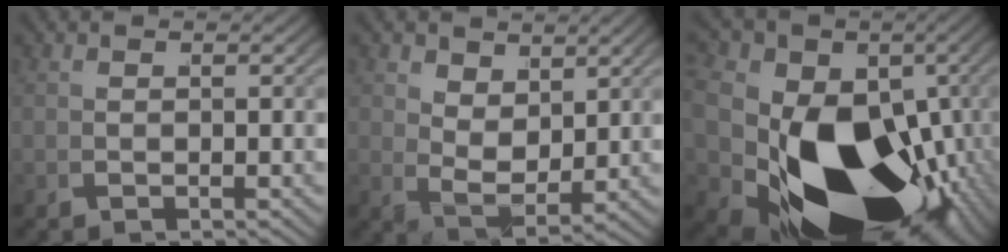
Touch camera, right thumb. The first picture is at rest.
{"total": 4.1, "force": [1.4, 2.6, 2.8], "torque": [-0.055, -0.024, 0.037]}
{"total": 29.2, "force": [-6.3, 18.9, 21.4], "torque": [-0.368, -0.094, -0.054]}